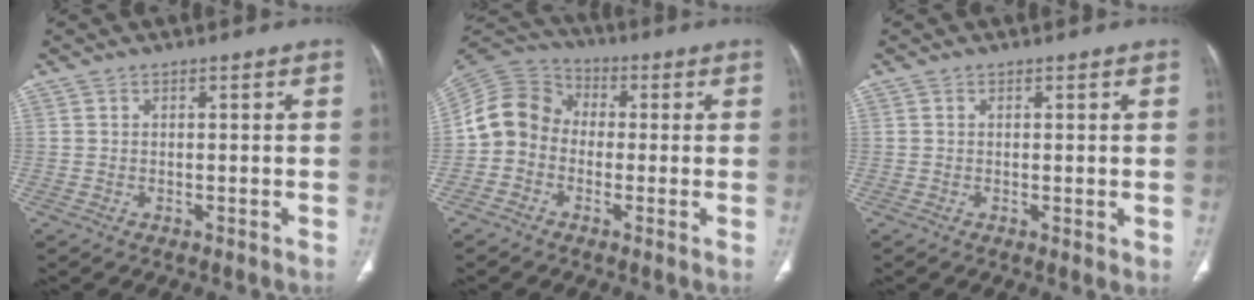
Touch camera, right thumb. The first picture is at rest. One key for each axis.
{"total": 9.7, "fx": -1.2, "fy": 8.5, "fz": 4.5, "tx": -0.076, "ty": 0.035, "tz": -0.040}
{"total": 1.2, "fx": 0.1, "fy": 0.3, "fz": 1.1, "tx": -0.023, "ty": -0.007, "tz": 0.001}